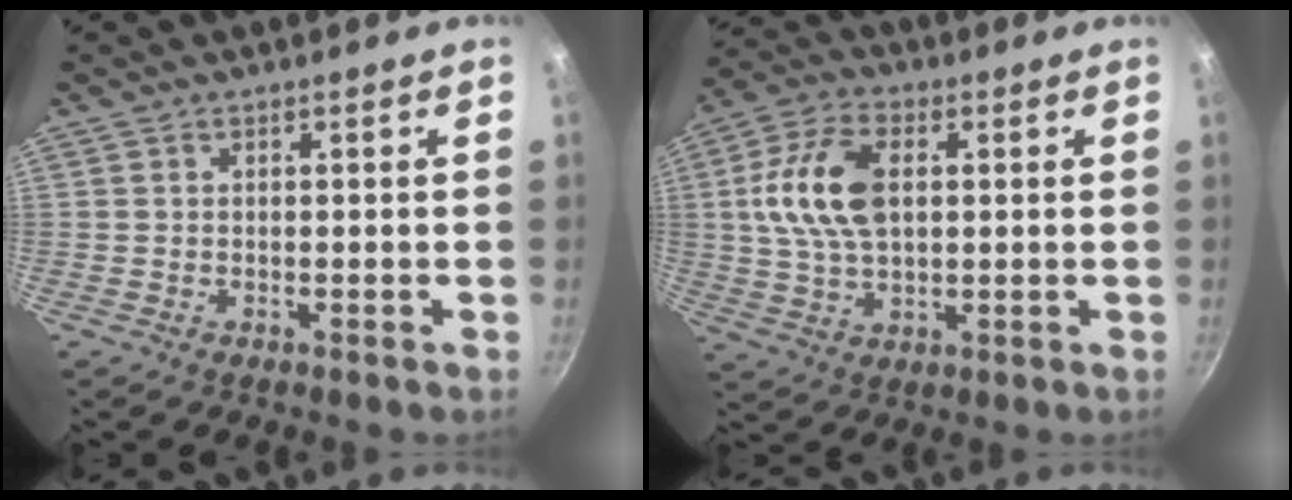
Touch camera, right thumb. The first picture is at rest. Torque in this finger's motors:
{"motor_torque": [-0.48, 0.82, 0.19, 0.13, 0.31]}